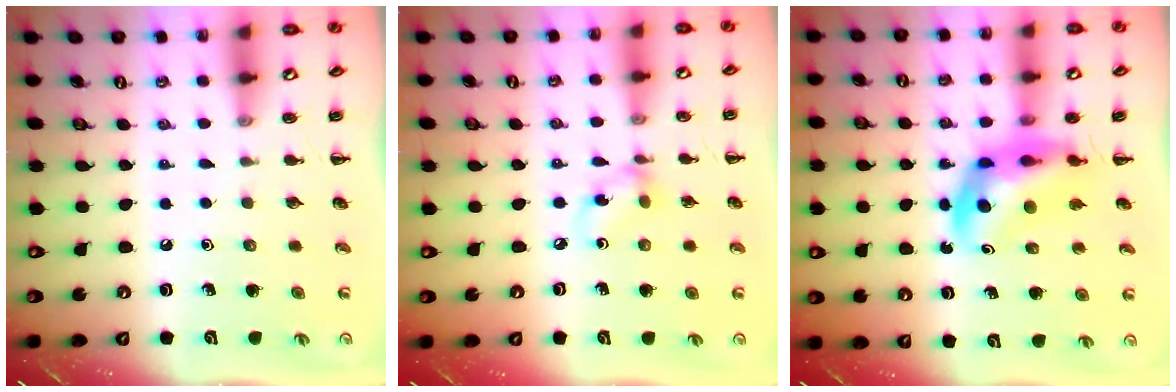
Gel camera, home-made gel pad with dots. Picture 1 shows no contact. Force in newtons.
{"total": 5.4, "press": 5.3, "slide": 1.2}
{"total": 11.4, "press": 10.9, "slide": 3.3}